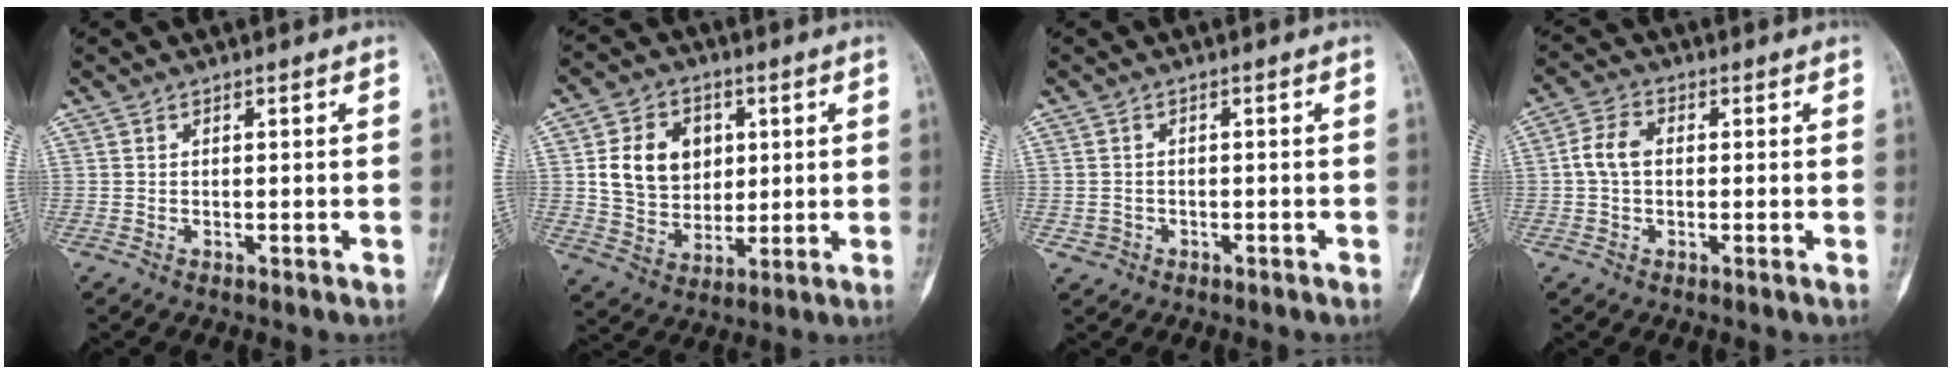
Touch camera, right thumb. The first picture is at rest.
{"total": 12.5, "force": [2.7, 9.9, 7.1], "torque": [-0.086, -0.006, 0.053]}
{"total": 1.5, "force": [-0.6, 1.4, 0.1], "torque": [0.000, 0.012, -0.007]}
{"total": 4.9, "force": [0.0, 3.0, 3.9], "torque": [-0.080, 0.011, -0.009]}